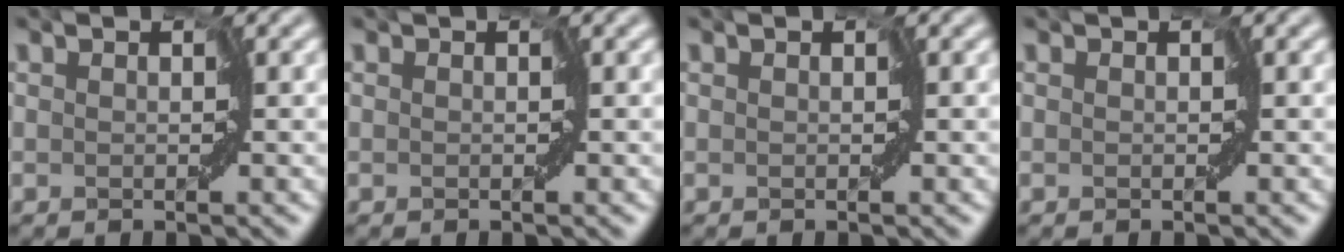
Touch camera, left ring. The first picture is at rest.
{"total": 0.0}
{"total": 0.0}
{"total": 0.0}